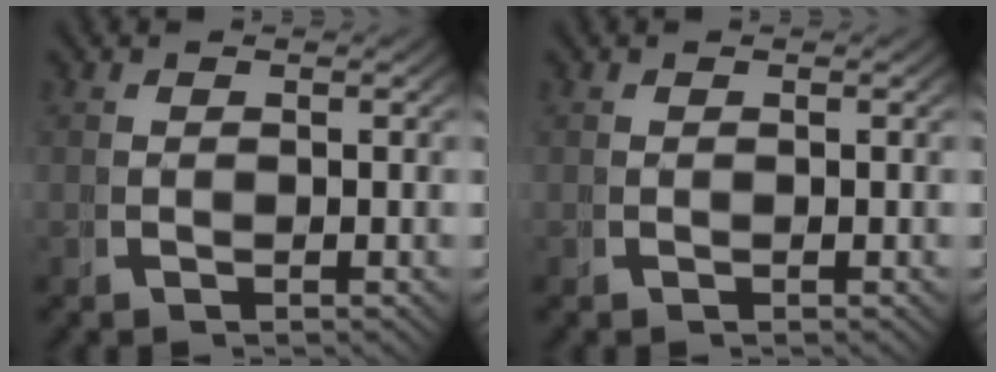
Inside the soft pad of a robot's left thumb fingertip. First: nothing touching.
{"total": 0.0}